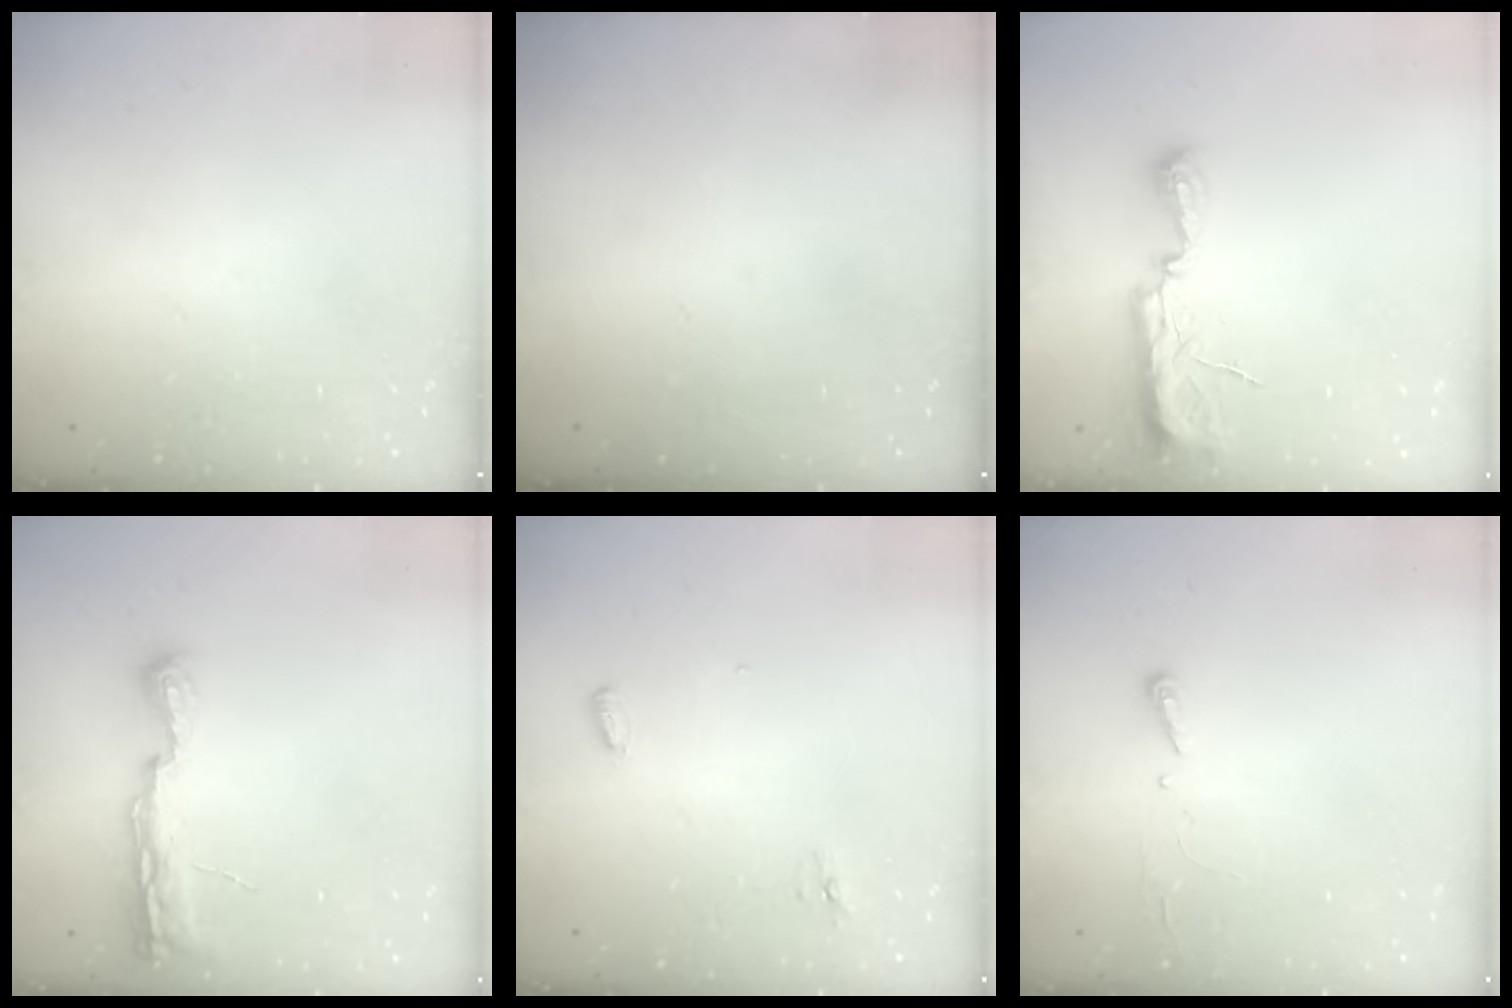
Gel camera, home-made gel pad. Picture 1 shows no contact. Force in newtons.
{"total": 0.0}
{"total": 10.3, "press": 8.9, "slide": 5.2}
{"total": 8.1, "press": 8.0, "slide": 0.9}
{"total": 3.6, "press": 3.5, "slide": 0.9}
{"total": 2.9, "press": 2.9, "slide": 0.4}